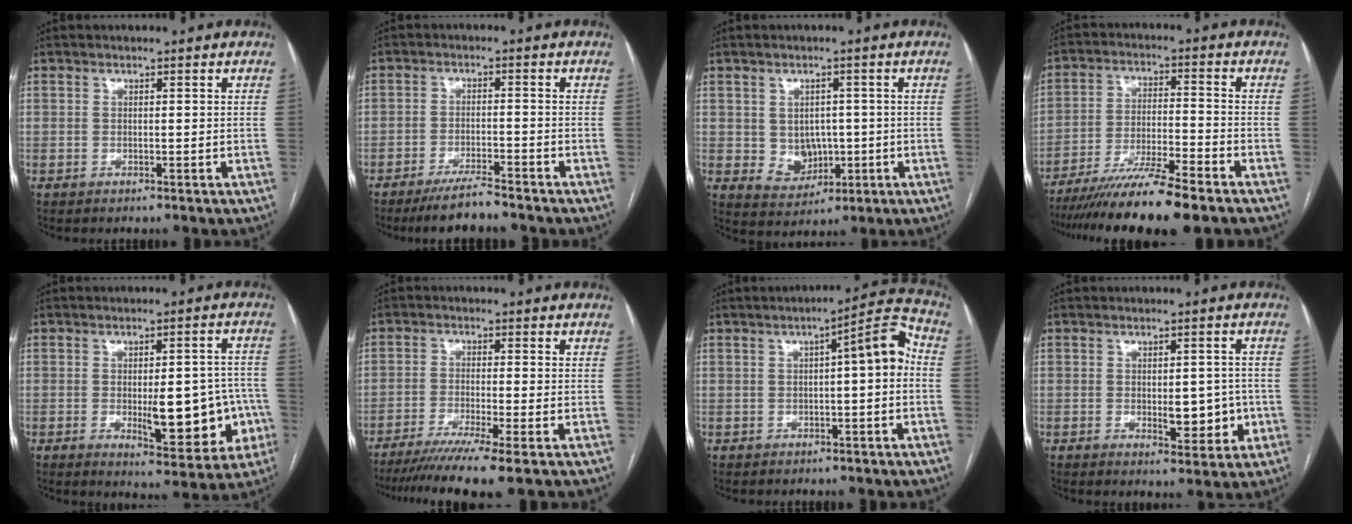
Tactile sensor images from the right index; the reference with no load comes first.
{"total": 5.5, "force": [-4.8, 0.5, 2.7], "torque": [-0.048, -0.015, -0.088]}
{"total": 5.4, "force": [-0.2, 4.5, 3.0], "torque": [-0.043, 0.005, 0.012]}
{"total": 13.1, "force": [-10.6, -0.3, 7.7], "torque": [-0.126, -0.026, -0.178]}
{"total": 12.4, "force": [-2.8, 4.4, 11.2], "torque": [-0.128, 0.014, -0.024]}
{"total": 9.9, "force": [-7.3, -1.3, 6.5], "torque": [-0.095, -0.027, -0.115]}
{"total": 7.4, "force": [0.4, 1.2, 7.3], "torque": [-0.097, 0.027, 0.000]}
{"total": 5.9, "force": [-0.9, 2.8, 5.1], "torque": [-0.061, 0.001, -0.004]}